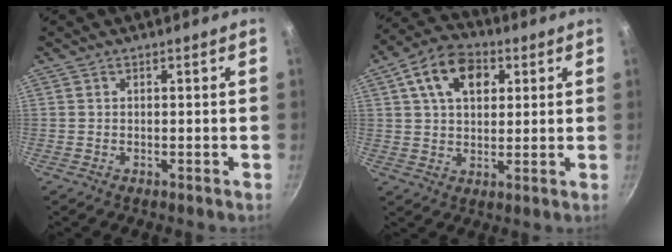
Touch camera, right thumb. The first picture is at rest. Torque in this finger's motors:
{"motor_torque": [-0.29, 2.03, 1.02, 0.30, 0.35]}